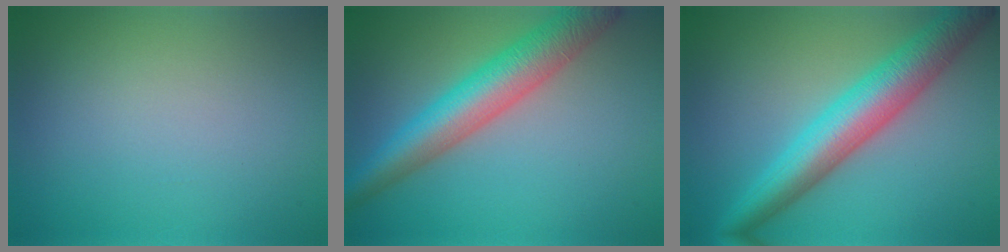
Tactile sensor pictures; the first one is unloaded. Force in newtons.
{"total": 7.0, "press": 7.0, "slide": 0.4}
{"total": 7.3, "press": 7.3, "slide": 0.1}